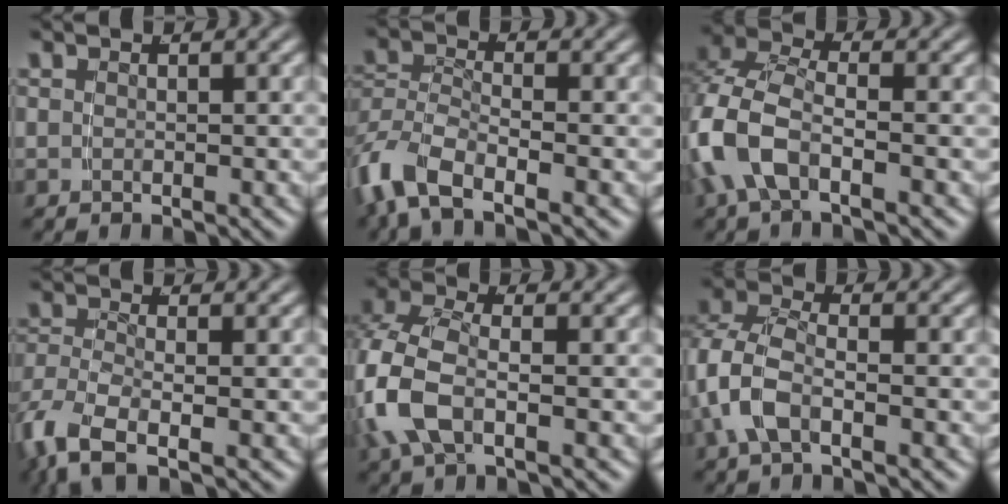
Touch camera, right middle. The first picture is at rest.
{"total": 4.7, "force": [-3.1, 2.1, 2.8], "torque": [-0.083, -0.022, -0.046]}
{"total": 6.6, "force": [-1.5, 4.6, 4.5], "torque": [-0.142, -0.027, -0.019]}
{"total": 4.8, "force": [-2.4, 2.5, 3.4], "torque": [-0.104, -0.037, -0.023]}
{"total": 5.9, "force": [-0.8, 3.9, 4.4], "torque": [-0.134, -0.021, -0.008]}
{"total": 5.6, "force": [-0.7, 4.1, 3.7], "torque": [-0.097, -0.009, -0.016]}